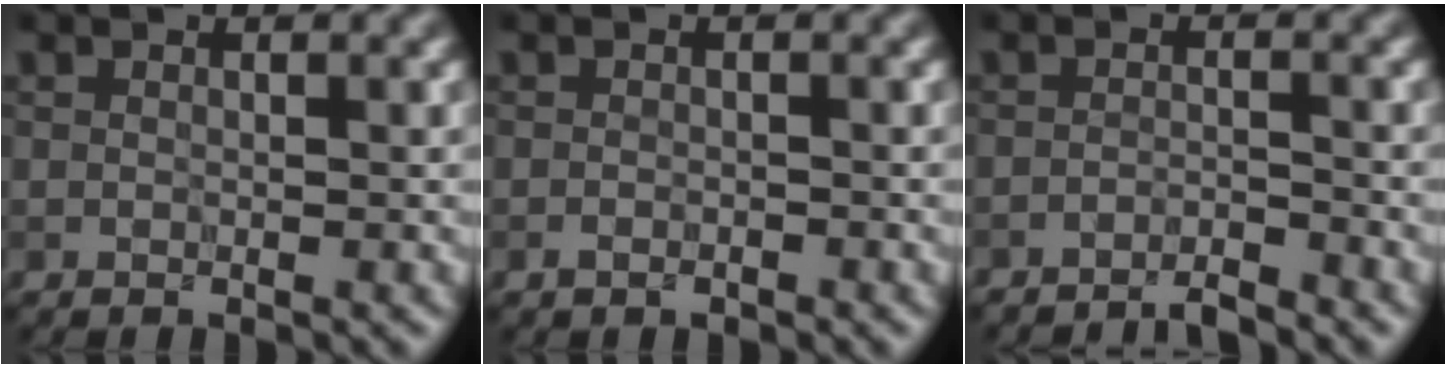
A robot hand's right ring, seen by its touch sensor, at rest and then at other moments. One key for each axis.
{"total": 0.9, "fx": -0.6, "fy": 0.5, "fz": 0.4, "tx": -0.006, "ty": 0.004, "tz": -0.012}
{"total": 2.4, "fx": -2.3, "fy": 0.2, "fz": 0.6, "tx": -0.002, "ty": 0.002, "tz": -0.043}